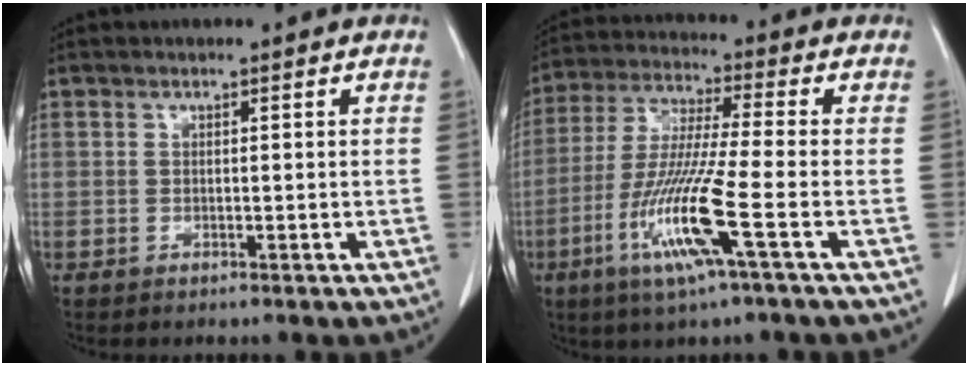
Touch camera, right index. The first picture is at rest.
{"total": 12.8, "force": [-4.9, -0.8, 11.7], "torque": [-0.240, -0.022, -0.101]}